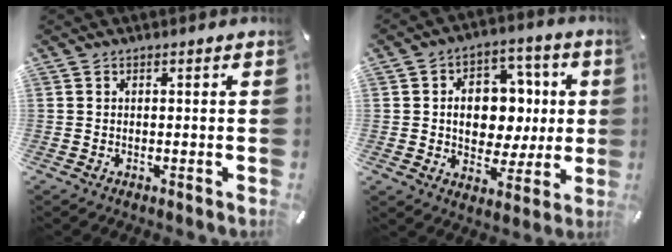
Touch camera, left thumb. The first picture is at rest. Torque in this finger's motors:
{"motor_torque": [1.96, 1.95, 1.28, -0.45, 0.07]}